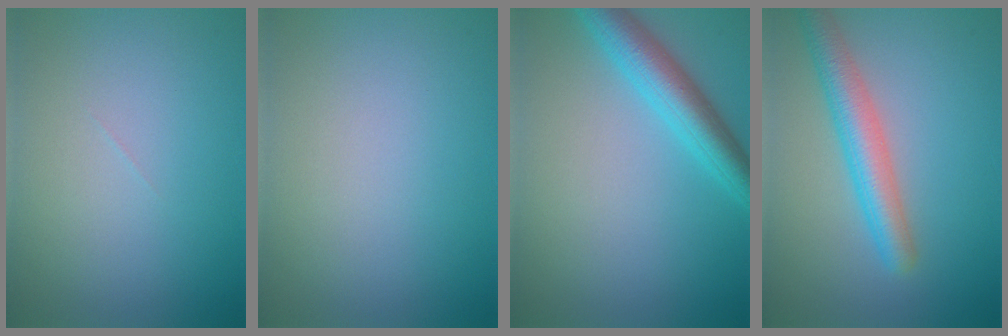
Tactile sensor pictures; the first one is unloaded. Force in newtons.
{"total": 0.0}
{"total": 4.7, "press": 4.7, "slide": 0.1}
{"total": 4.5, "press": 4.5, "slide": 0.2}